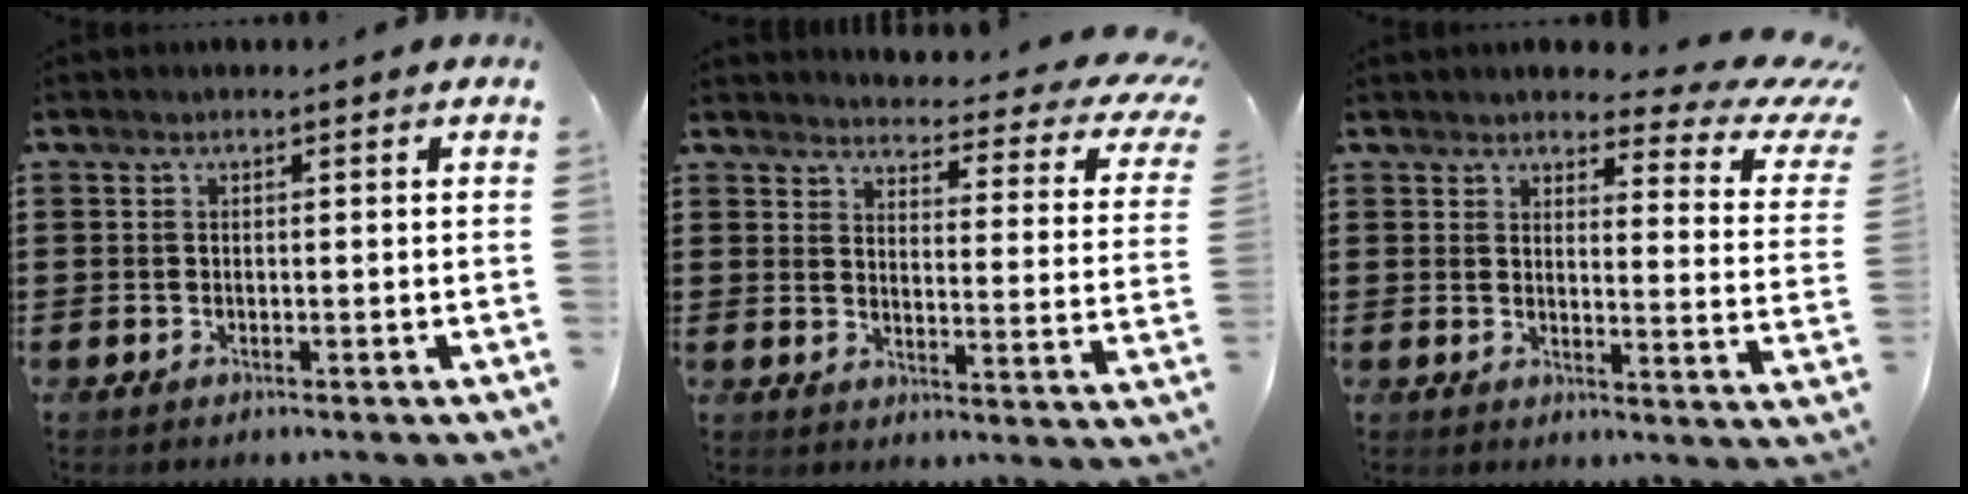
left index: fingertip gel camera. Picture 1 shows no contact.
{"total": 3.8, "force": [3.4, 0.3, 1.7], "torque": [-0.038, -0.037, 0.048]}
{"total": 4.6, "force": [3.9, 1.1, 2.3], "torque": [-0.040, -0.029, 0.060]}